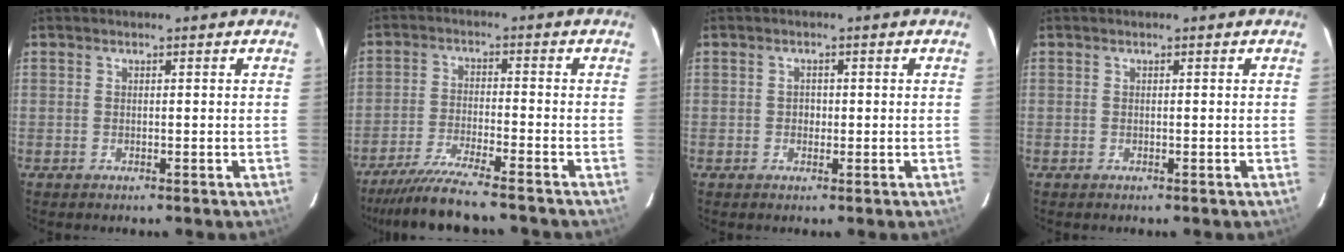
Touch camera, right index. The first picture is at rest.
{"total": 10.9, "force": [-9.7, 0.1, 4.9], "torque": [-0.114, -0.019, -0.168]}
{"total": 1.4, "force": [-0.1, 1.3, 0.5], "torque": [-0.004, 0.004, -0.001]}
{"total": 0.0}